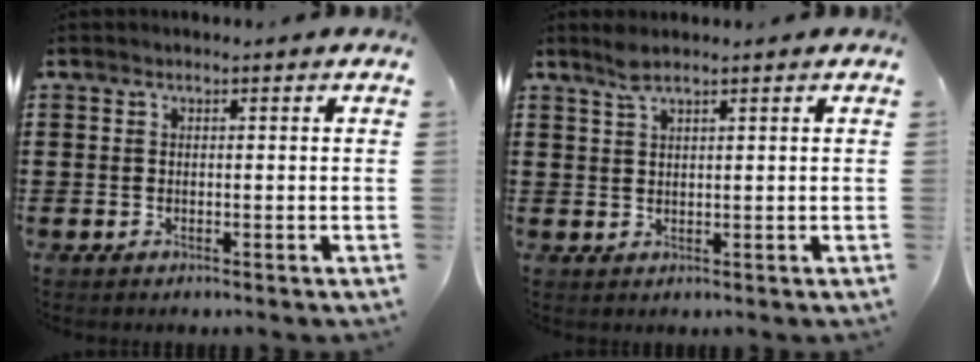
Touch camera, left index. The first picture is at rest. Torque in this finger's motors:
{"motor_torque": [0.07, 0.01, 0.10, 0.06]}